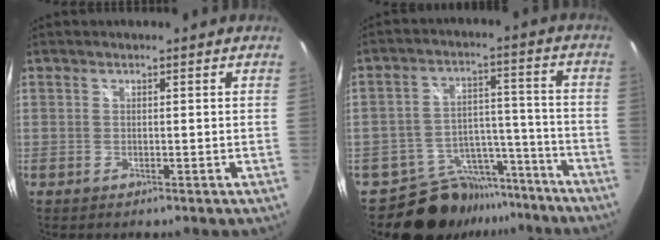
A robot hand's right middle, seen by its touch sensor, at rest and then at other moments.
{"total": 13.2, "force": [-11.5, 6.2, 1.2], "torque": [-0.027, 0.041, -0.167]}